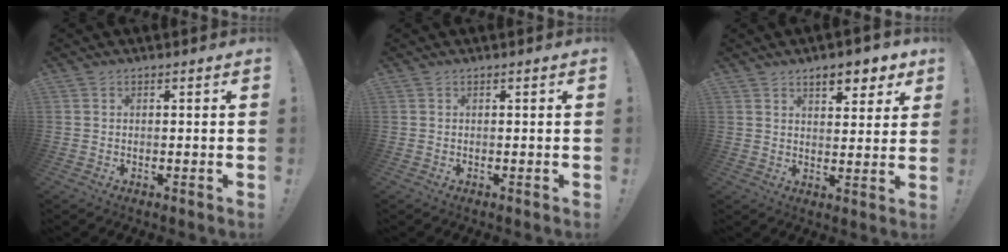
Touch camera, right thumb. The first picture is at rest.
{"total": 0.0}
{"total": 7.4, "force": [5.0, 3.0, 4.6], "torque": [-0.058, -0.024, 0.086]}